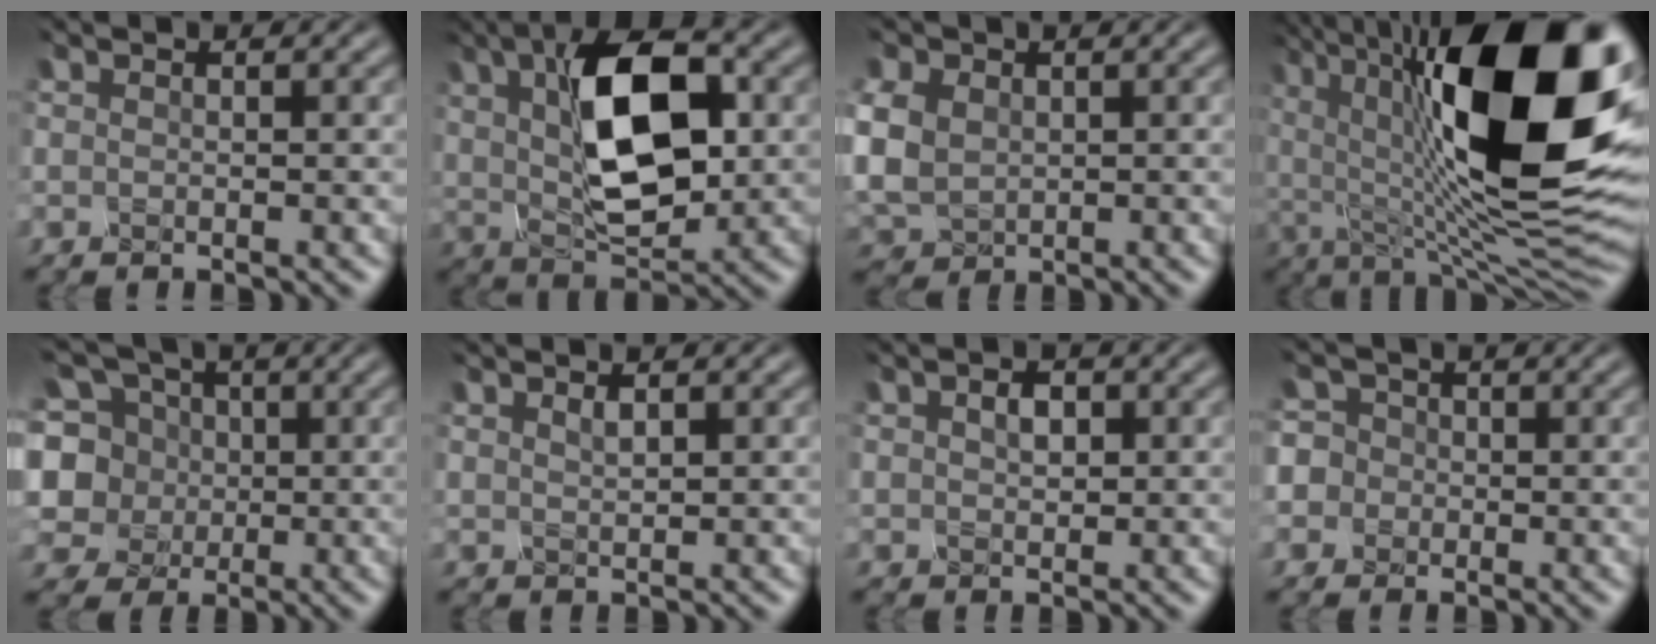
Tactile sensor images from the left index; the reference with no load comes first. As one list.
[{"total": 10.5, "force": [1.4, 5.1, 9.0], "torque": [-0.150, 0.007, 0.015]}, {"total": 5.6, "force": [0.4, 4.4, 3.5], "torque": [-0.102, 0.002, 0.007]}, {"total": 18.7, "force": [4.0, 8.2, 16.3], "torque": [-0.246, 0.007, 0.062]}, {"total": 11.4, "force": [0.6, 10.3, 4.6], "torque": [-0.142, 0.039, -0.015]}, {"total": 0.8, "force": [0.3, 0.2, 0.7], "torque": [-0.011, -0.001, 0.006]}, {"total": 2.0, "force": [0.1, 1.4, 1.4], "torque": [-0.027, 0.002, -0.001]}, {"total": 6.0, "force": [1.2, 5.5, 2.1], "torque": [-0.040, 0.034, -0.014]}]